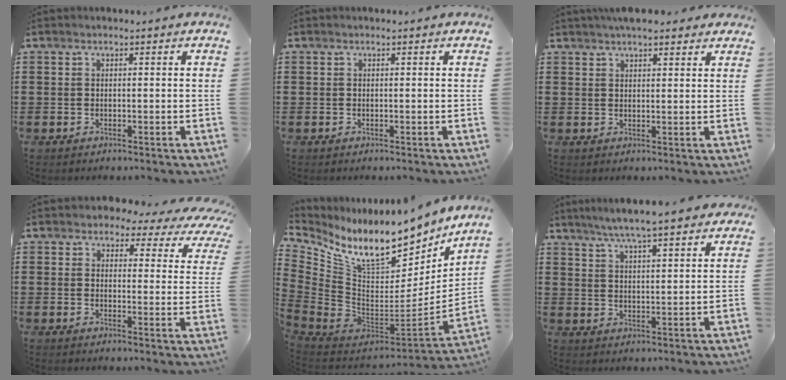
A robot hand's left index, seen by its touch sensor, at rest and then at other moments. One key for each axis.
{"total": 0.0}
{"total": 3.5, "fx": 3.0, "fy": 1.1, "fz": 1.6, "tx": -0.037, "ty": 0.003, "tz": 0.056}
{"total": 3.5, "fx": 3.1, "fy": 1.2, "fz": 1.2, "tx": -0.036, "ty": -0.017, "tz": 0.049}
{"total": 13.1, "fx": 10.2, "fy": 3.8, "fz": 7.4, "tx": -0.149, "ty": -0.094, "tz": 0.174}
{"total": 5.7, "fx": 5.0, "fy": 0.2, "fz": 2.9, "tx": -0.070, "ty": -0.013, "tz": 0.086}